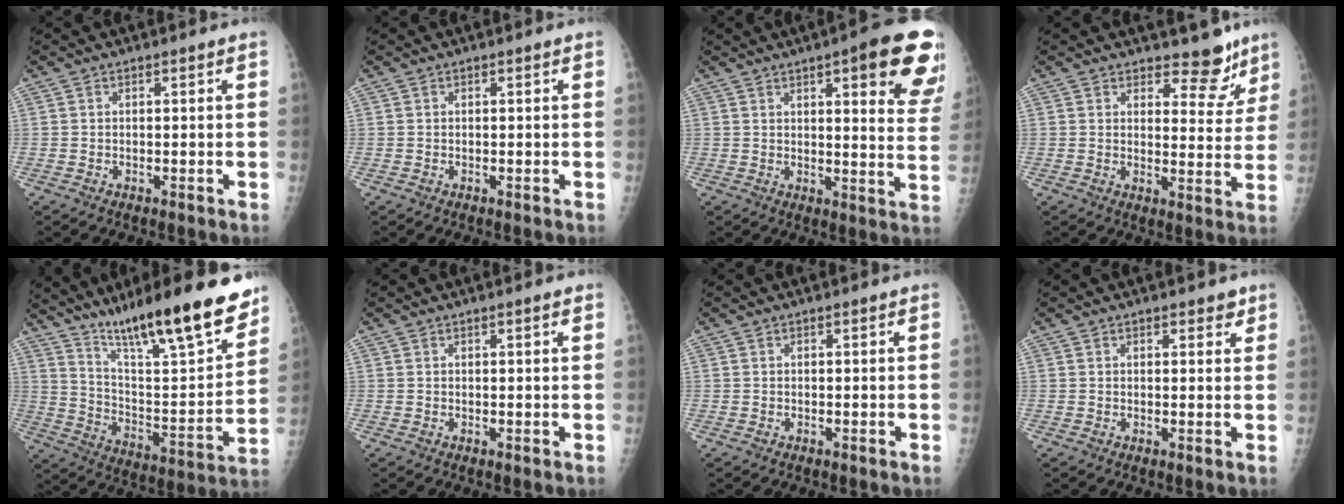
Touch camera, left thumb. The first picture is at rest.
{"total": 0.0}
{"total": 18.1, "force": [9.5, 4.4, 14.8], "torque": [-0.153, -0.037, 0.106]}
{"total": 7.4, "force": [6.0, 3.4, 2.6], "torque": [0.003, -0.046, 0.080]}
{"total": 24.7, "force": [17.9, 4.0, 16.6], "torque": [-0.236, -0.077, 0.300]}
{"total": 1.1, "force": [0.6, 0.1, 0.9], "torque": [-0.014, 0.000, 0.007]}
{"total": 0.0}
{"total": 2.1, "force": [1.5, 1.1, 1.1], "torque": [0.004, -0.006, 0.016]}